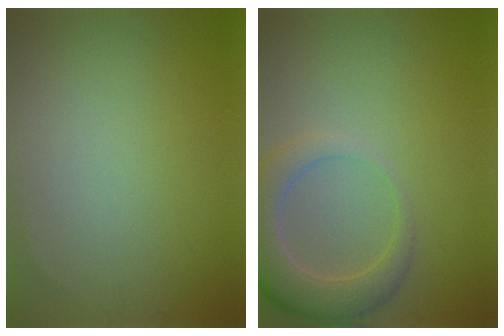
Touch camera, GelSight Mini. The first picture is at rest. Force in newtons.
{"total": 5.2, "press": 5.1, "slide": 0.7}